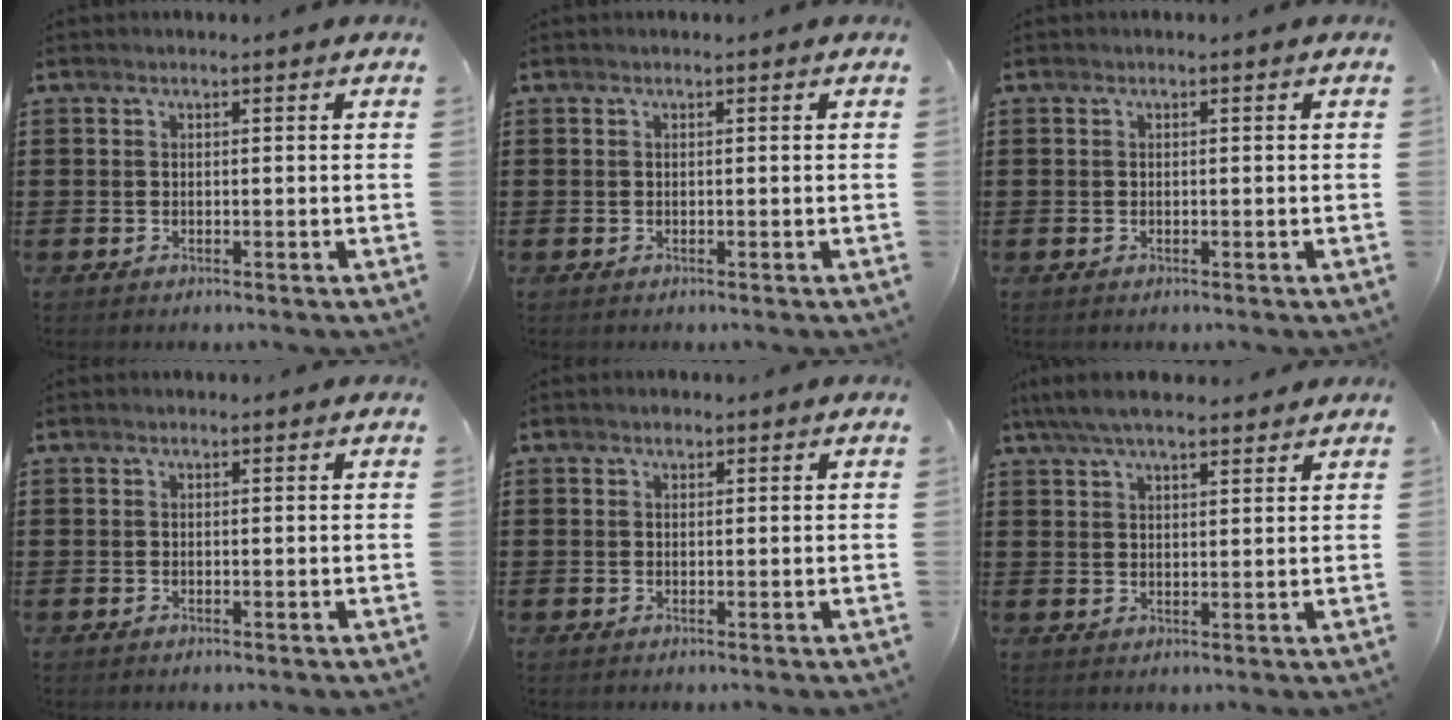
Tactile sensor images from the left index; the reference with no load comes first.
{"total": 0.0}
{"total": 0.0}
{"total": 0.0}
{"total": 0.9, "force": [0.6, 0.6, 0.3], "torque": [0.001, 0.000, 0.011]}
{"total": 5.8, "force": [4.9, 1.4, 2.9], "torque": [-0.069, -0.003, 0.090]}